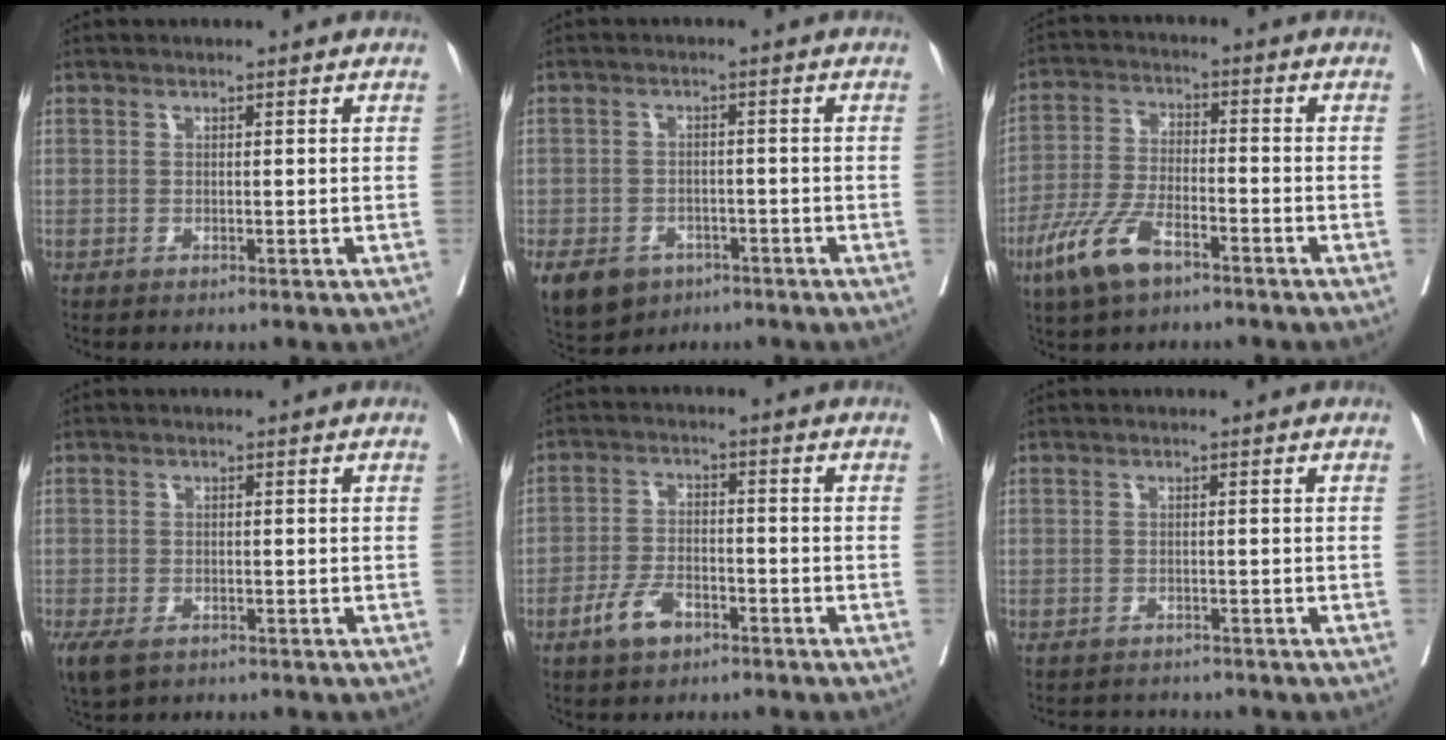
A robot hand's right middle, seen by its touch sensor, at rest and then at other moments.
{"total": 17.2, "force": [-8.5, 13.1, 7.2], "torque": [-0.226, -0.015, -0.118]}
{"total": 9.1, "force": [-5.5, 3.1, 6.6], "torque": [-0.146, -0.007, -0.106]}
{"total": 6.1, "force": [-3.6, 3.6, 3.4], "torque": [-0.083, -0.014, -0.056]}
{"total": 5.4, "force": [-3.3, 2.6, 3.5], "torque": [-0.072, 0.001, -0.059]}
{"total": 2.6, "force": [-2.5, 0.8, 0.0], "torque": [0.000, -0.005, -0.037]}